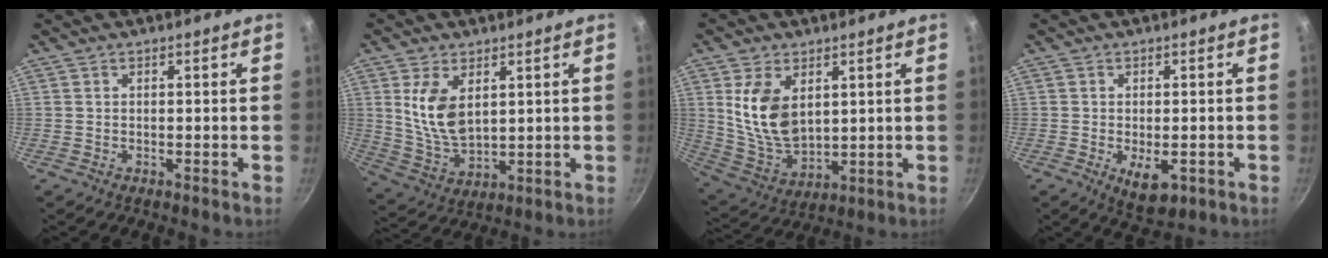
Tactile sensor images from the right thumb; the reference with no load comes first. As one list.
[{"total": 10.2, "force": [3.1, 5.6, 7.9], "torque": [-0.140, -0.019, 0.075]}, {"total": 12.5, "force": [3.6, 7.5, 9.4], "torque": [-0.166, -0.020, 0.086]}, {"total": 5.7, "force": [-1.9, 2.9, 4.6], "torque": [-0.067, -0.003, -0.018]}]